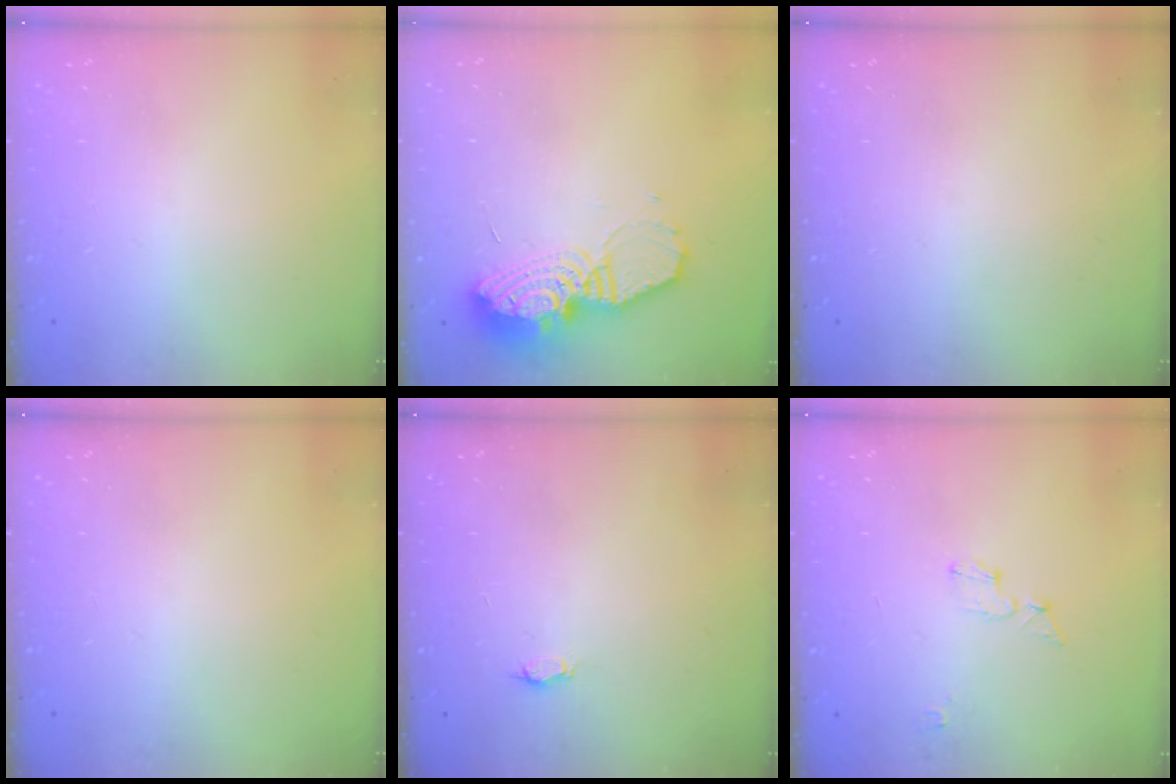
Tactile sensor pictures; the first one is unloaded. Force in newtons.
{"total": 14.6, "press": 14.5, "slide": 1.5}
{"total": 0.0}
{"total": 0.0}
{"total": 2.2, "press": 2.2, "slide": 0.3}
{"total": 5.1, "press": 5.1, "slide": 0.2}